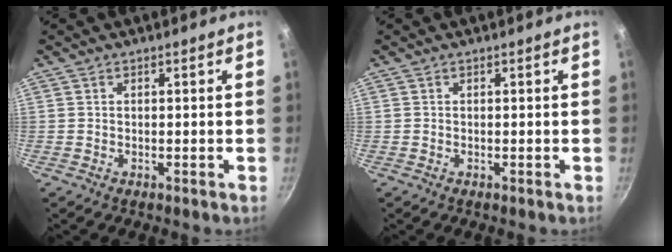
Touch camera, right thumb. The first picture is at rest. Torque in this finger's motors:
{"motor_torque": [0.47, -0.18, 0.24, 0.03, 0.05]}